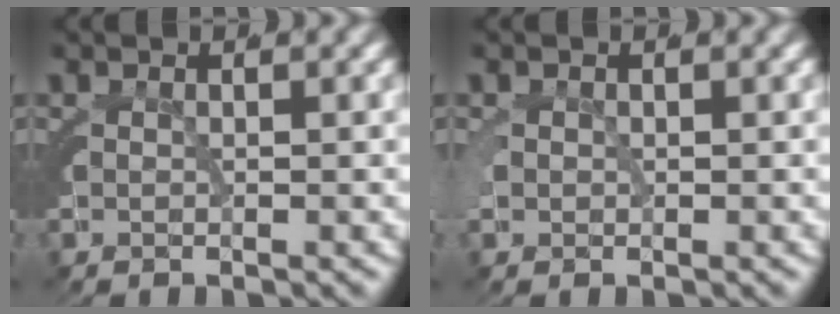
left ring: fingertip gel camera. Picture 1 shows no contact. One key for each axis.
{"total": 1.0, "fx": 0.0, "fy": 0.9, "fz": 0.4, "tx": -0.018, "ty": -0.001, "tz": 0.000}